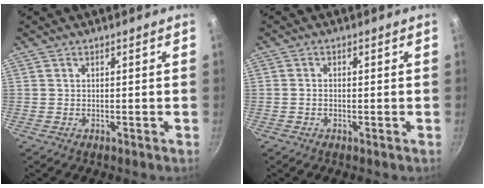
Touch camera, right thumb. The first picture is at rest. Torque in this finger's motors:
{"motor_torque": [-0.47, -0.12, -0.28, -0.12, 0.08]}